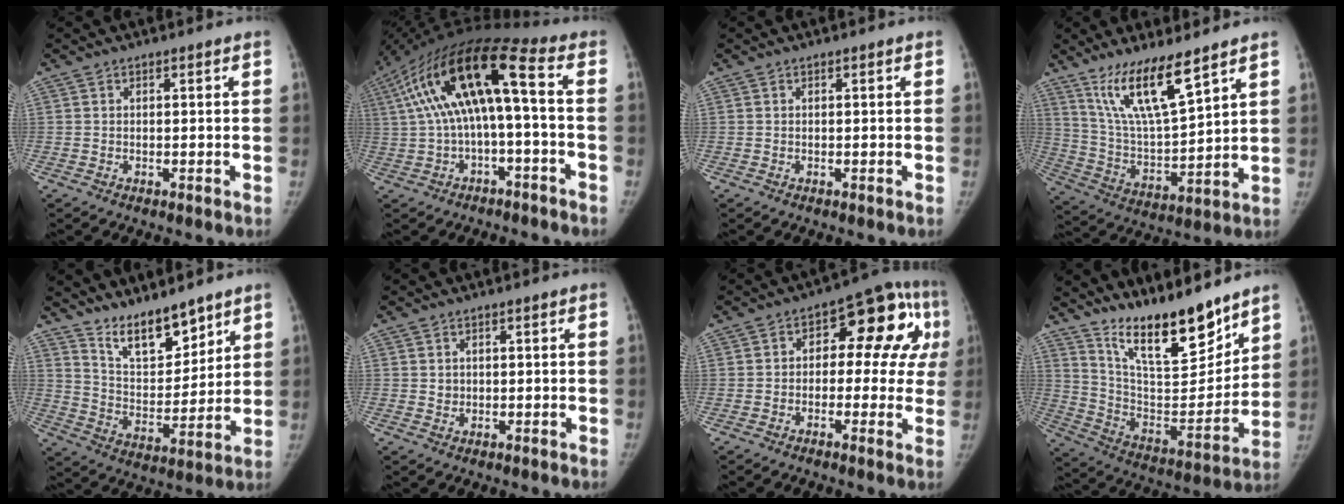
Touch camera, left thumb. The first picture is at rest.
{"total": 17.5, "force": [1.0, 5.2, 16.7], "torque": [-0.332, 0.074, 0.020]}
{"total": 0.0}
{"total": 14.4, "force": [9.8, 2.9, 10.2], "torque": [-0.176, -0.059, 0.201]}
{"total": 11.9, "force": [9.4, 4.4, 5.7], "torque": [-0.061, -0.074, 0.179]}
{"total": 1.3, "force": [0.4, 1.1, 0.4], "torque": [0.002, -0.002, 0.008]}
{"total": 15.3, "force": [2.2, 8.5, 12.5], "torque": [-0.106, 0.040, 0.018]}
{"total": 19.1, "force": [15.0, 5.2, 10.7], "torque": [-0.128, -0.104, 0.266]}